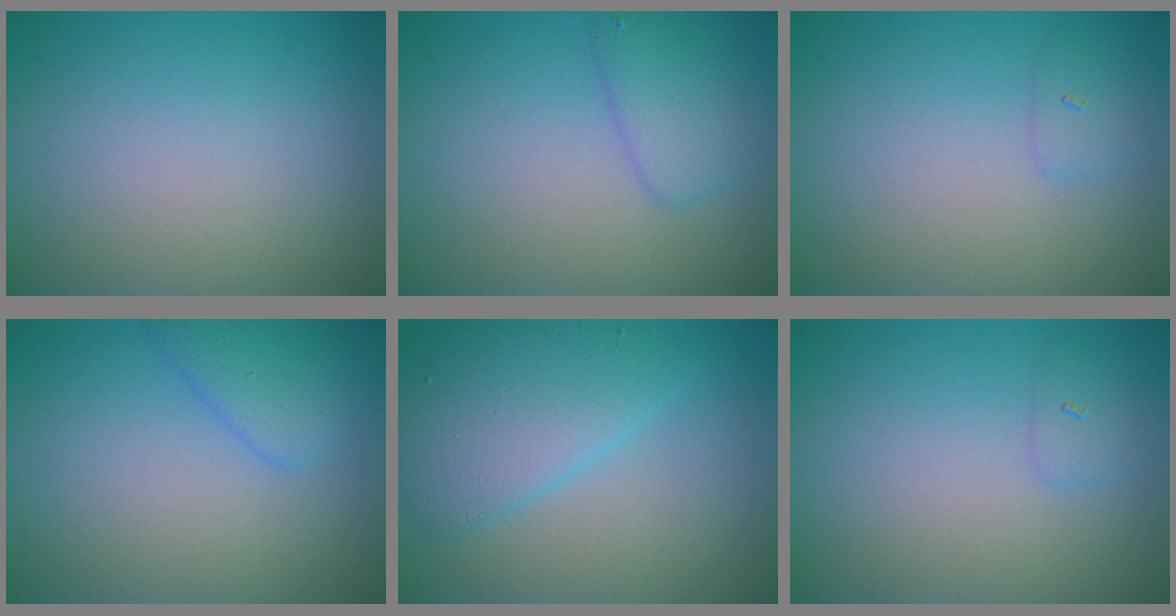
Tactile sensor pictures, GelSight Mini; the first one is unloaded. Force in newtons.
{"total": 2.6, "press": 2.5, "slide": 0.2}
{"total": 1.1, "press": 1.1, "slide": 0.0}
{"total": 2.4, "press": 2.4, "slide": 0.1}
{"total": 5.0, "press": 5.0, "slide": 0.3}
{"total": 1.1, "press": 1.1, "slide": 0.0}